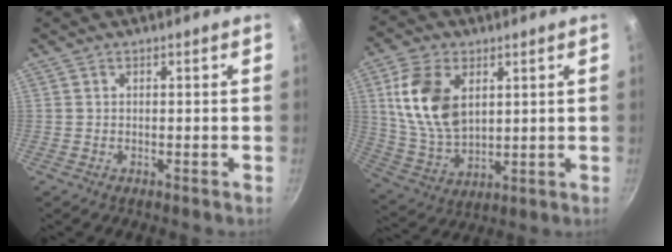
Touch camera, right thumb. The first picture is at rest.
{"total": 14.3, "force": [4.0, 9.0, 10.3], "torque": [-0.183, -0.020, 0.090]}